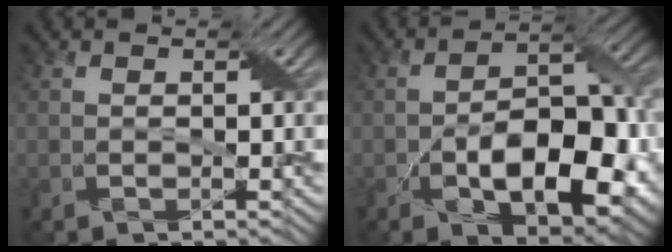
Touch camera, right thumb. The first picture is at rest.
{"total": 11.5, "force": [-4.0, 5.9, 9.0], "torque": [-0.139, -0.007, -0.062]}